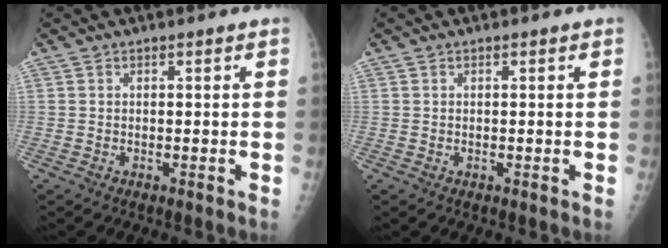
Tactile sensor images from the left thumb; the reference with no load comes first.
{"total": 0.0}